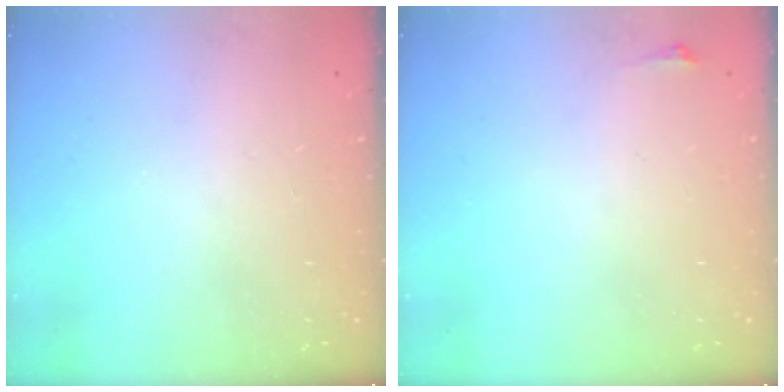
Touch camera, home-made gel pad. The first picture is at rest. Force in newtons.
{"total": 3.9, "press": 2.7, "slide": 2.8}